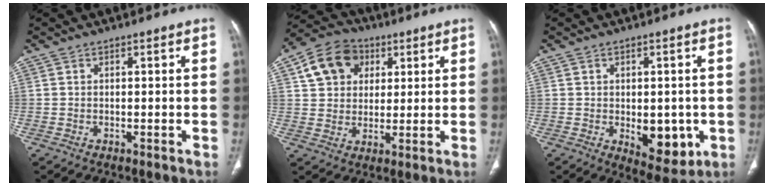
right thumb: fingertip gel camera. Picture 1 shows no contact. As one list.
[{"total": 11.5, "force": [4.1, 9.3, 5.5], "torque": [-0.078, 0.000, 0.067]}, {"total": 11.0, "force": [-2.5, 6.3, 8.7], "torque": [-0.078, -0.009, -0.019]}]